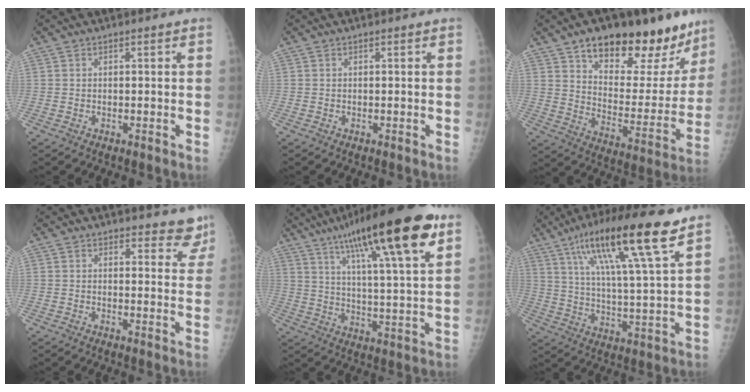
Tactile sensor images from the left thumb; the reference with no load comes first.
{"total": 0.0}
{"total": 24.4, "force": [16.6, 11.0, 14.1], "torque": [-0.145, -0.070, 0.249]}
{"total": 6.6, "force": [6.1, 2.5, 0.7], "torque": [0.037, -0.037, 0.050]}
{"total": 23.7, "force": [13.3, 4.2, 19.1], "torque": [-0.298, -0.027, 0.208]}
{"total": 19.6, "force": [11.2, 2.6, 15.8], "torque": [-0.264, -0.030, 0.192]}